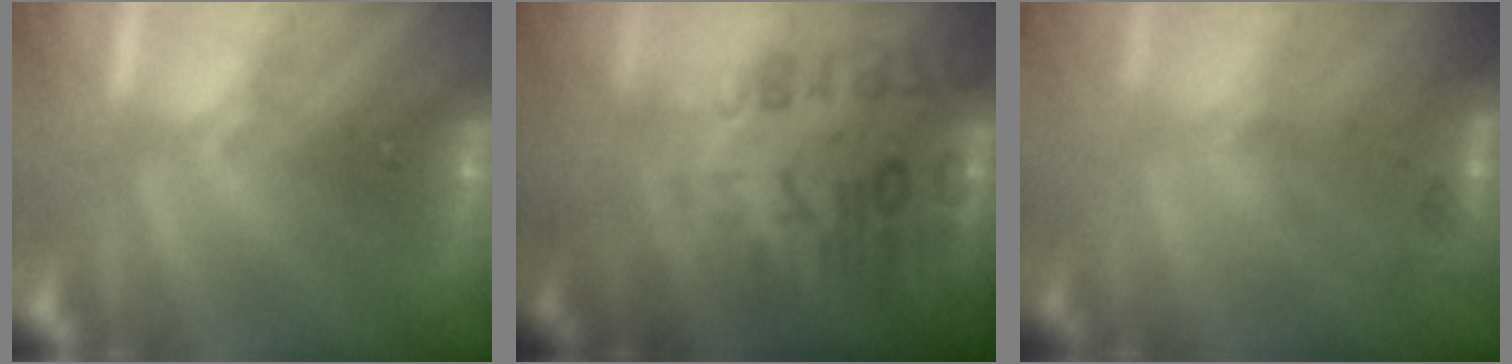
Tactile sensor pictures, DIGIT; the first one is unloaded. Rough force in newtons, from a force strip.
{"total": 2.7}
{"total": 2.2}